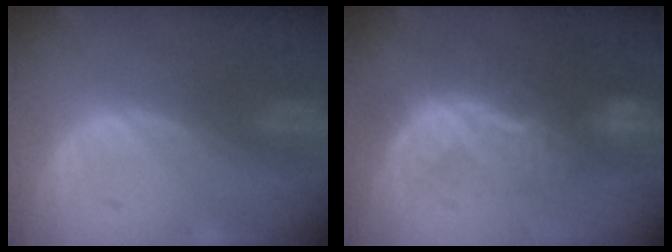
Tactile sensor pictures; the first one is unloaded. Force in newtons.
{"total": 8.3, "press": 7.9, "slide": 2.3}